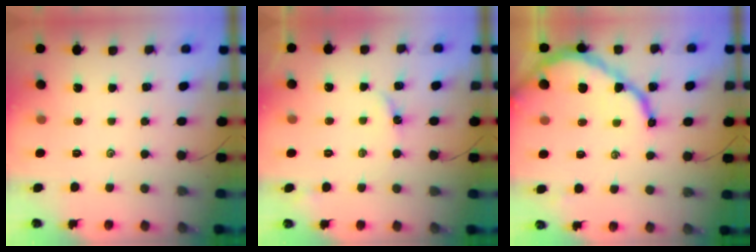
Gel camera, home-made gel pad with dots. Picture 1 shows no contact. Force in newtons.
{"total": 3.3, "press": 3.3, "slide": 0.4}
{"total": 11.3, "press": 11.2, "slide": 1.3}